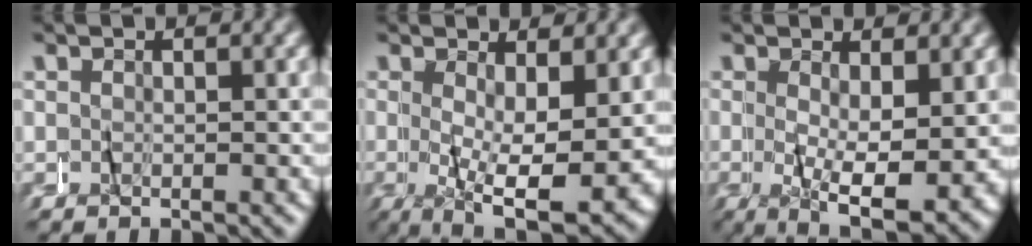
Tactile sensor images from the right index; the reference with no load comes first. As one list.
[{"total": 8.1, "force": [-1.4, 3.1, 7.4], "torque": [-0.109, -0.028, -0.014]}, {"total": 7.2, "force": [-1.3, 2.6, 6.5], "torque": [-0.096, -0.025, -0.014]}]